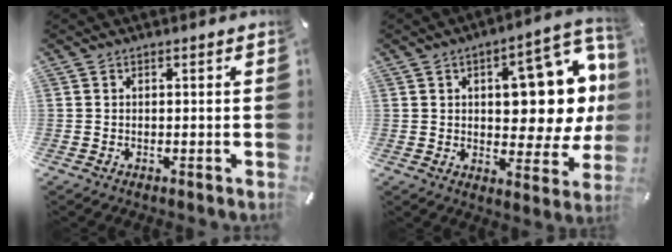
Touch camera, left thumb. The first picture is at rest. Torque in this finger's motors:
{"motor_torque": [2.49, 2.52, 1.04, 0.36, 0.15]}